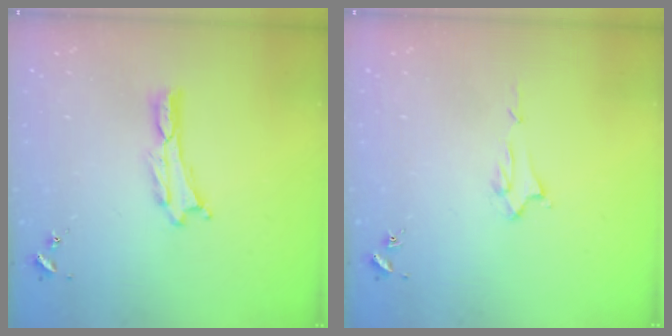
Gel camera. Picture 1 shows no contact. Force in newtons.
{"total": 1.4, "press": 1.4, "slide": 0.2}